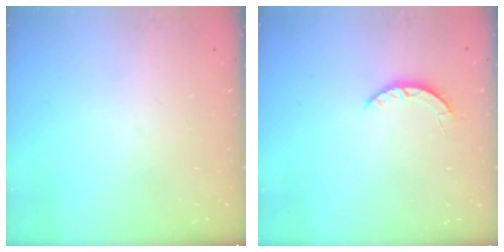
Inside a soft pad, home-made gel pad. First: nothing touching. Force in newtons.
{"total": 2.2, "press": 2.2, "slide": 0.4}